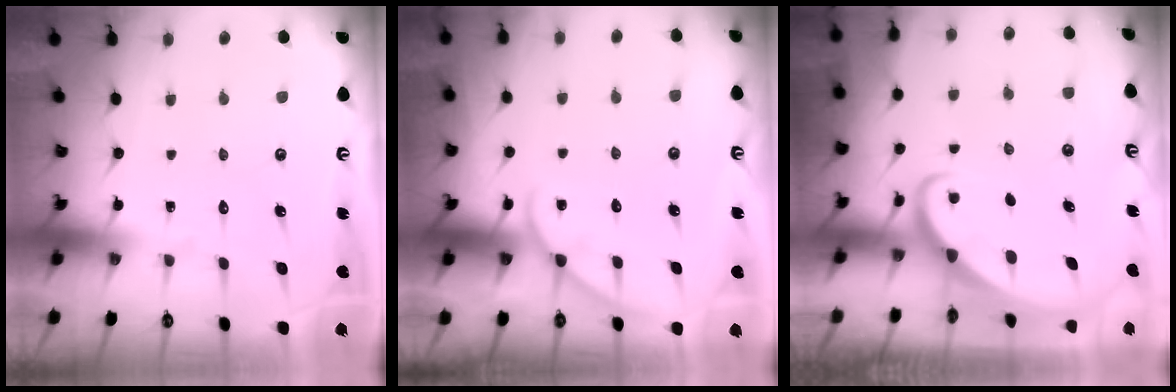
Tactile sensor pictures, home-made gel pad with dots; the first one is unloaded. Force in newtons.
{"total": 2.8, "press": 2.8, "slide": 0.3}
{"total": 2.5, "press": 2.5, "slide": 0.2}